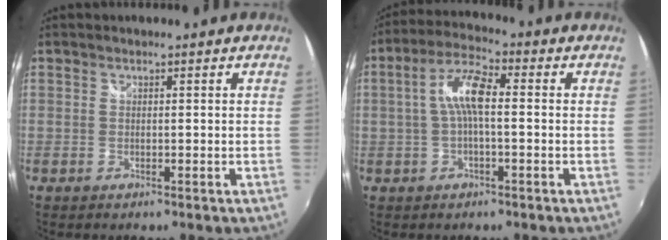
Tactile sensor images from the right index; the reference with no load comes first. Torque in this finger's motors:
{"motor_torque": [0.89, -0.37, 0.57, 0.14]}